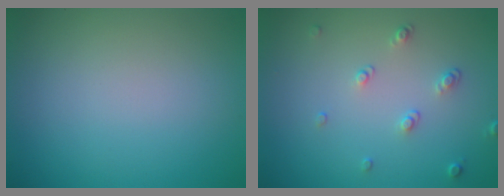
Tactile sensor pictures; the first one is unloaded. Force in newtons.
{"total": 1.5, "press": 1.0, "slide": 1.1}